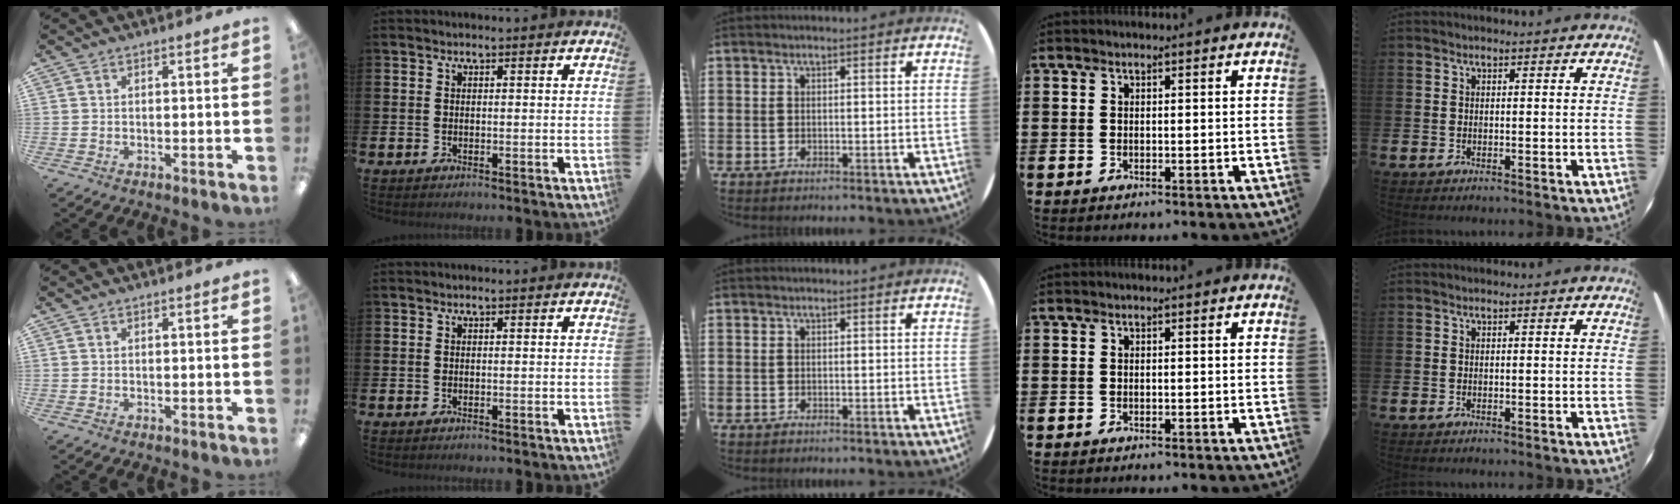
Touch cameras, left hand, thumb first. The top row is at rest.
{}